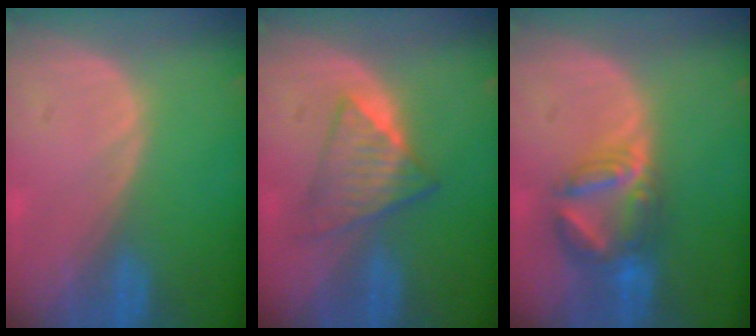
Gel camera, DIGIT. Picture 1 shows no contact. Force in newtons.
{"total": 6.0, "press": 5.6, "slide": 1.9}
{"total": 6.8, "press": 6.6, "slide": 1.7}